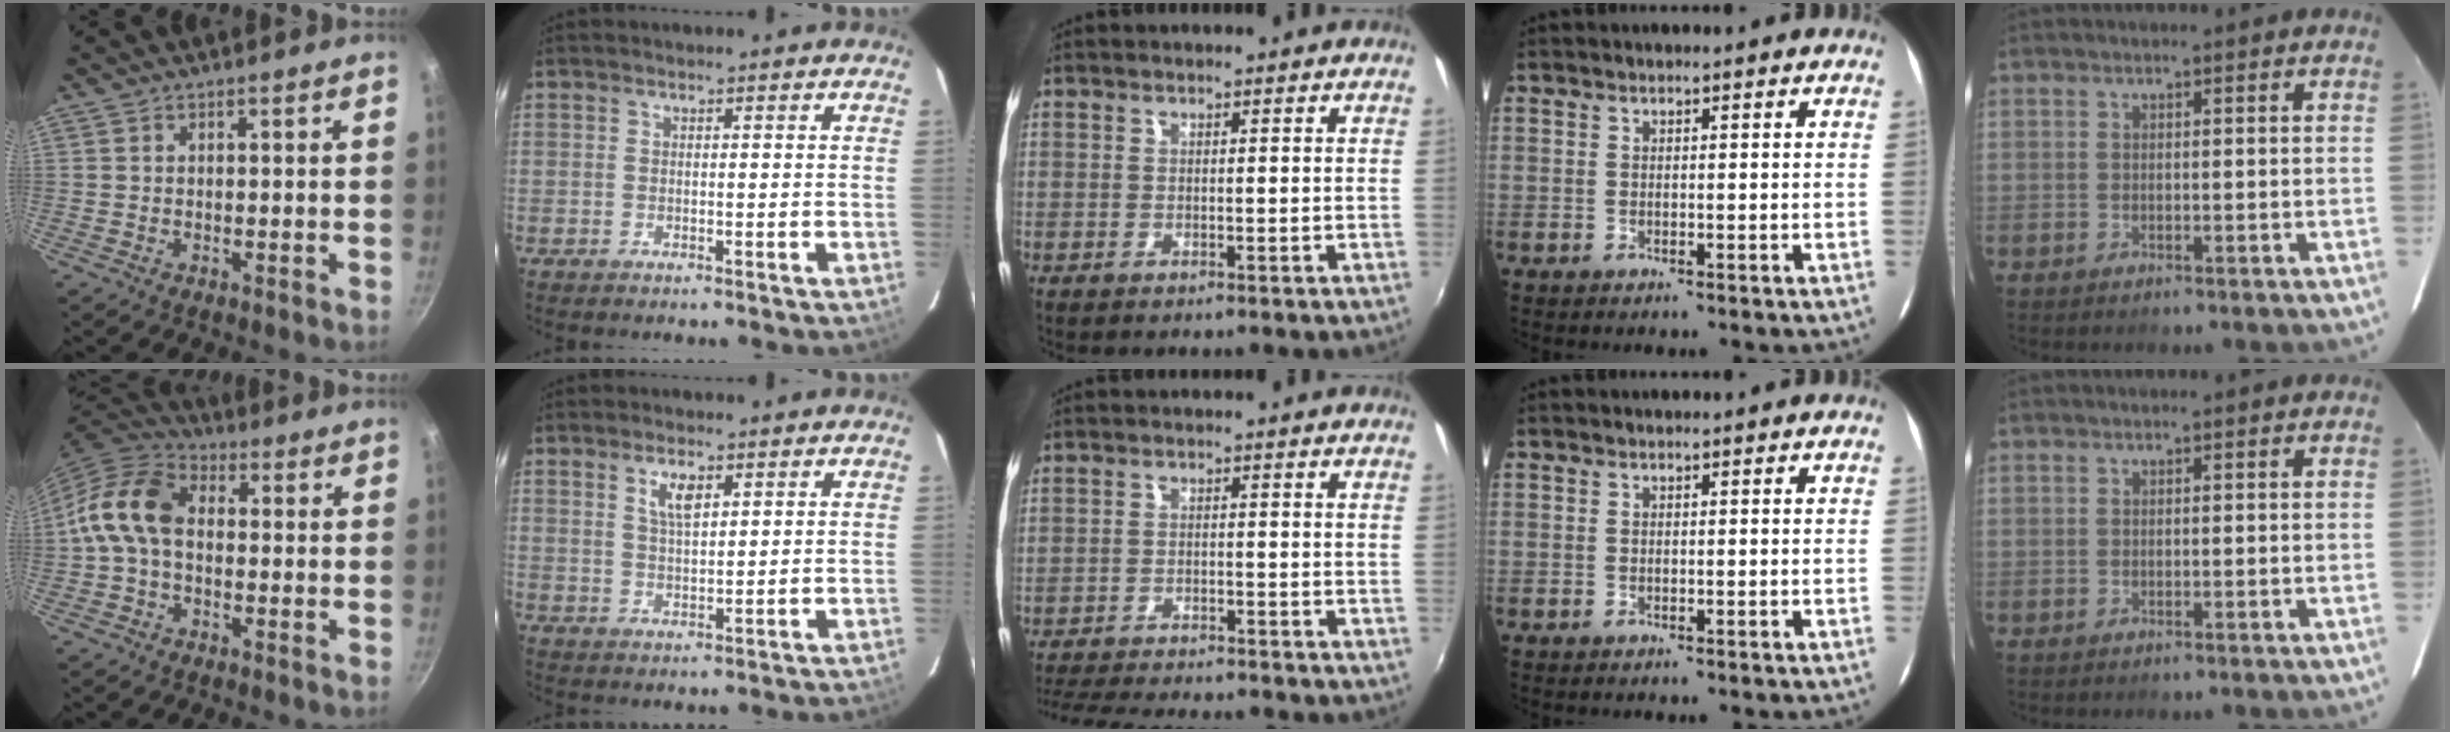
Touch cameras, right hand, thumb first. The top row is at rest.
{"thumb": {"total": 10.8, "force": [-0.4, 7.4, 7.9], "torque": [-0.136, 0.034, -0.029]}, "index": {"total": 4.1, "force": [2.1, 1.6, 3.2], "torque": [-0.057, 0.002, 0.039]}, "middle": {"total": 14.5, "force": [-13.0, 2.6, 5.9], "torque": [-0.130, -0.022, -0.196]}}